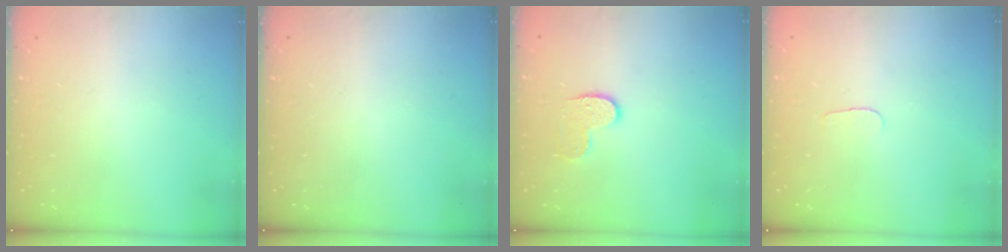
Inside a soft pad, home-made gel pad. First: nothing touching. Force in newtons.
{"total": 0.0}
{"total": 6.8, "press": 6.8, "slide": 0.2}
{"total": 2.9, "press": 2.8, "slide": 0.3}